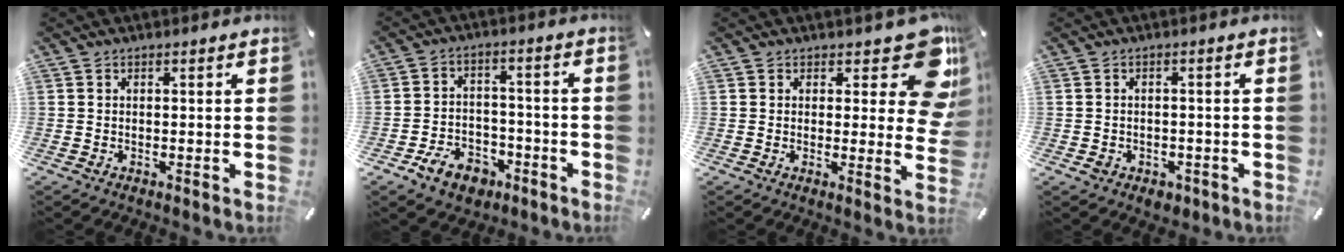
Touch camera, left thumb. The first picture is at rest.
{"total": 9.1, "force": [-5.3, 6.4, 3.8], "torque": [-0.075, 0.042, -0.092]}
{"total": 13.7, "force": [7.5, 6.0, 9.8], "torque": [-0.106, -0.063, 0.132]}
{"total": 3.1, "force": [-1.5, 2.5, 1.1], "torque": [-0.010, 0.003, -0.027]}